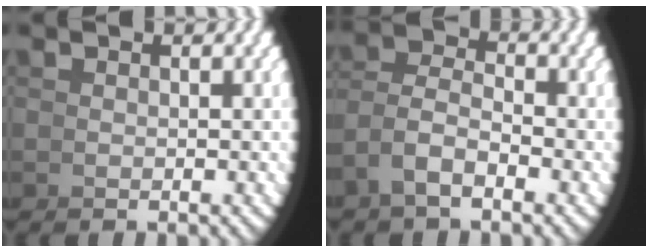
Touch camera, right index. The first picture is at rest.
{"total": 3.6, "force": [-0.8, 2.5, 2.4], "torque": [-0.052, -0.009, -0.015]}